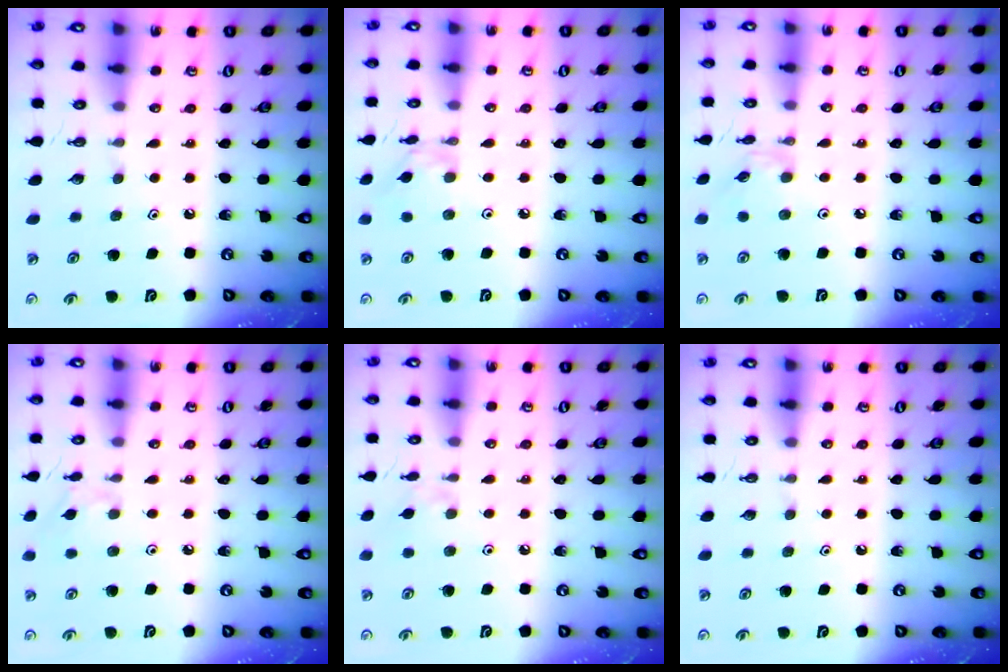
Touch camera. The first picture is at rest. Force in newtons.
{"total": 2.0, "press": 2.0, "slide": 0.3}
{"total": 1.6, "press": 1.5, "slide": 0.3}
{"total": 4.2, "press": 4.2, "slide": 0.6}
{"total": 2.8, "press": 2.7, "slide": 0.5}
{"total": 0.0}